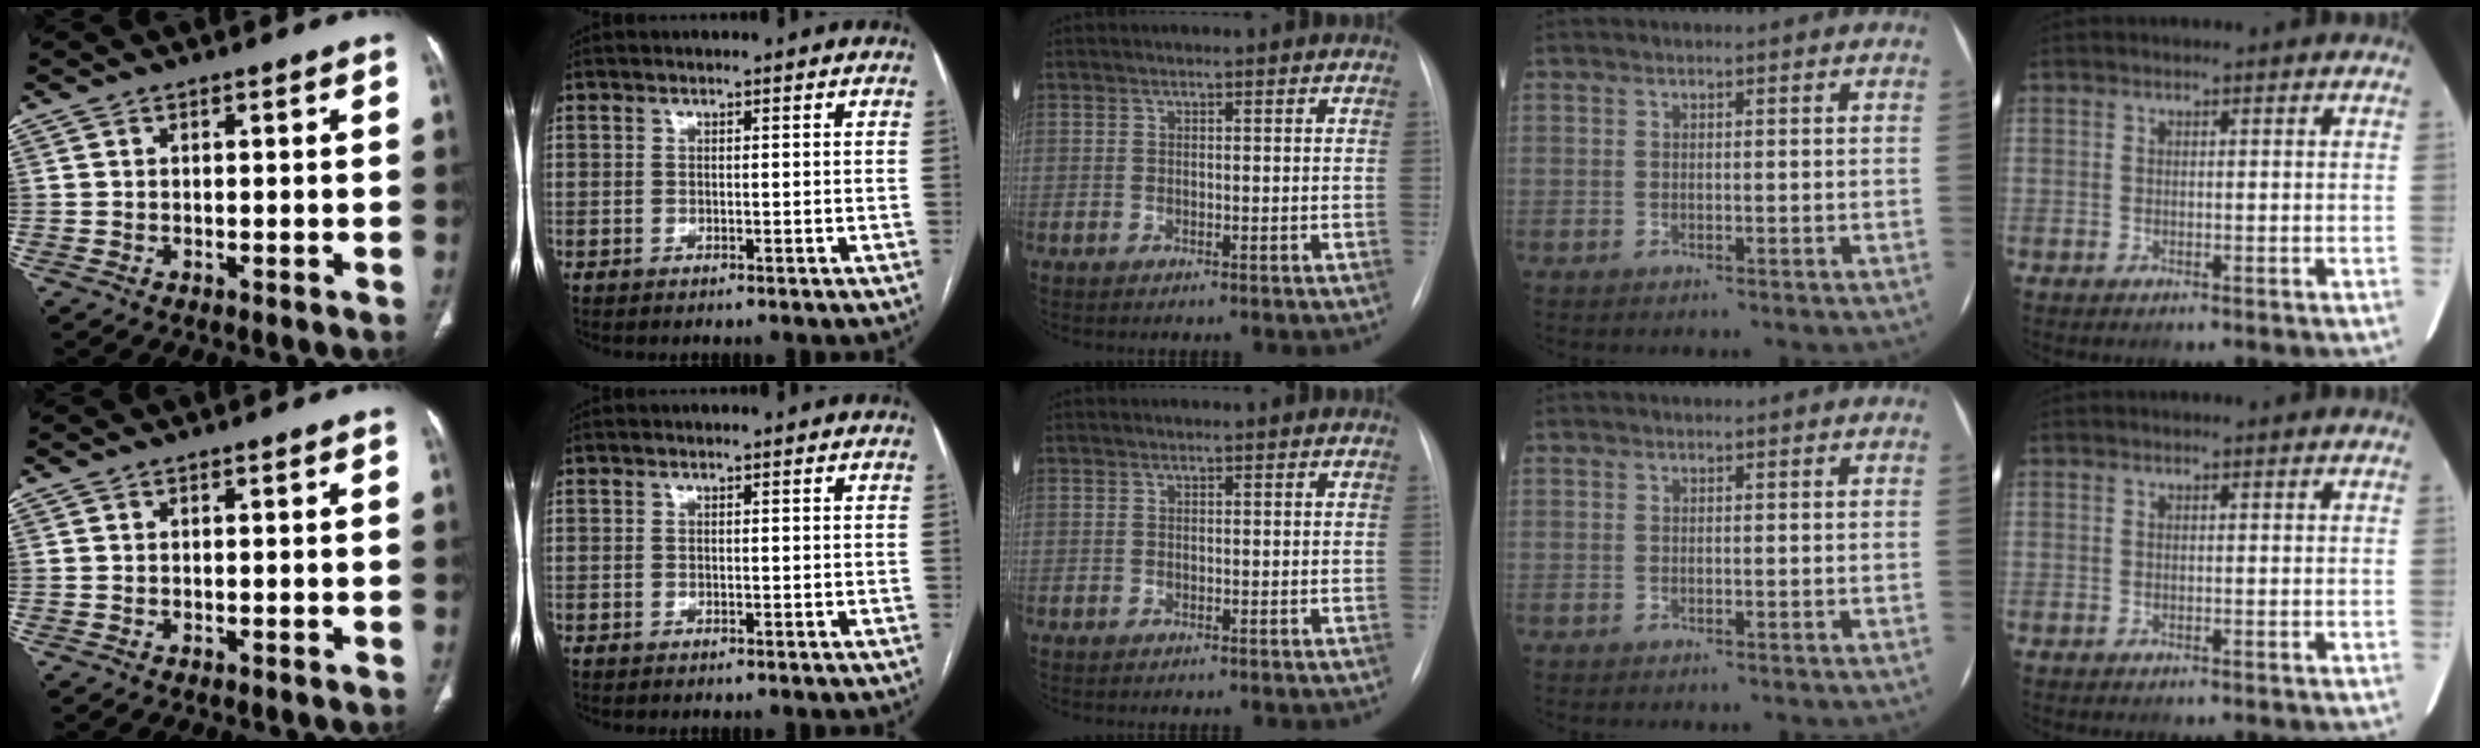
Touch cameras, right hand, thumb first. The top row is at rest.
{}